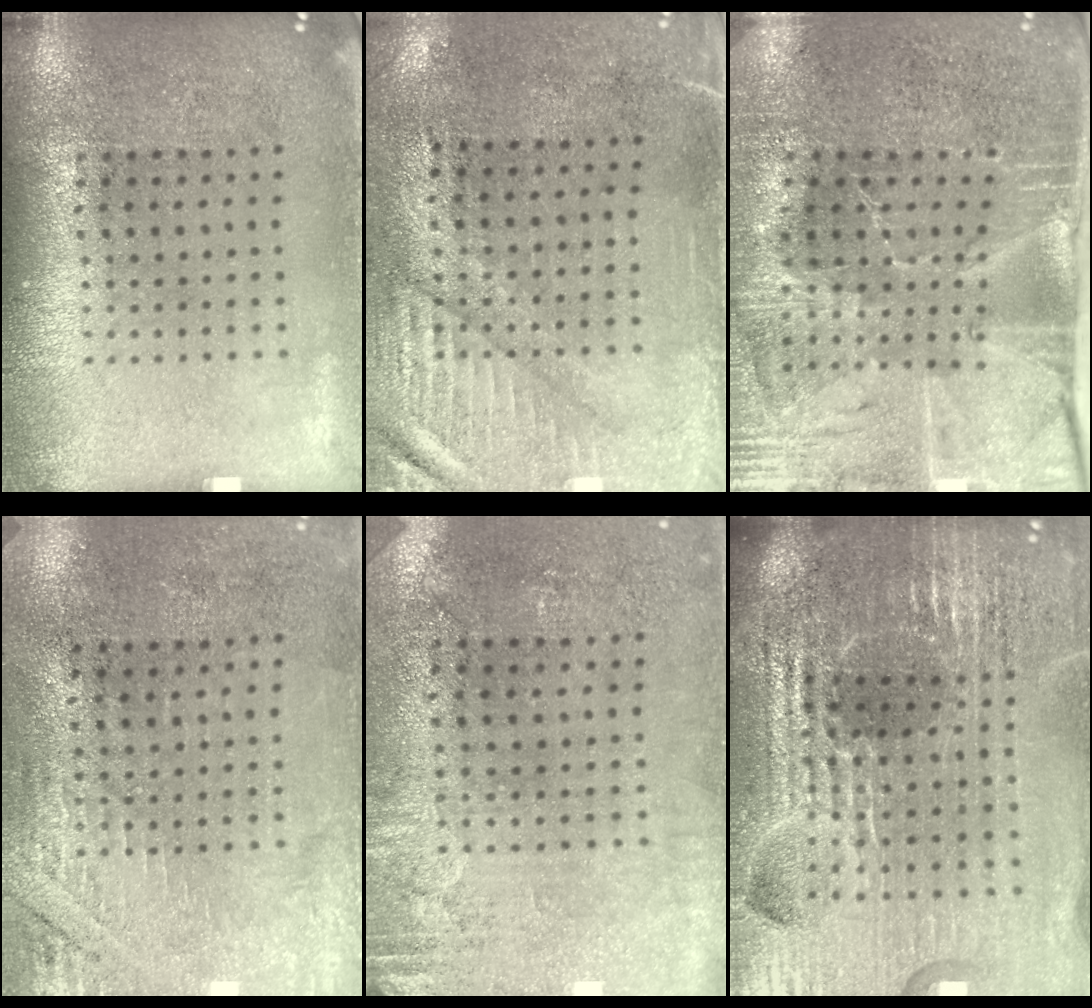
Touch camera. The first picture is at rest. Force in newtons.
{"total": 3.0, "press": 2.5, "slide": 1.6}
{"total": 4.4, "press": 3.7, "slide": 2.4}
{"total": 2.7, "press": 2.4, "slide": 1.3}
{"total": 2.8, "press": 2.4, "slide": 1.5}
{"total": 6.4, "press": 5.6, "slide": 3.0}